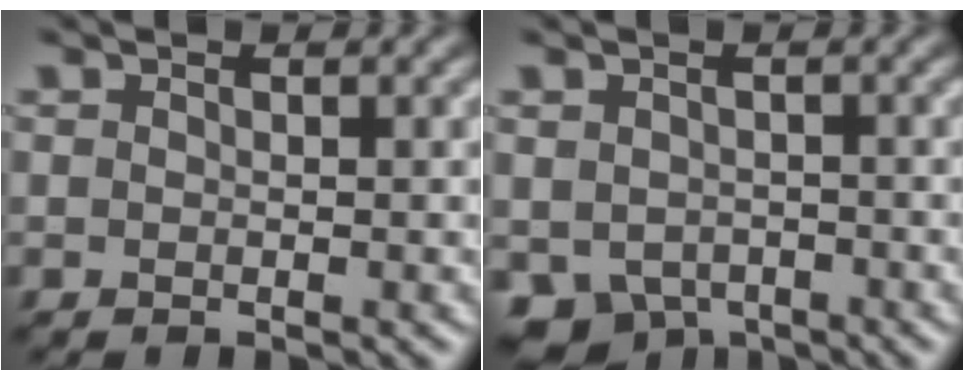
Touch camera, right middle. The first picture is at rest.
{"total": 4.2, "force": [-2.2, 3.0, 1.8], "torque": [-0.034, -0.022, -0.031]}